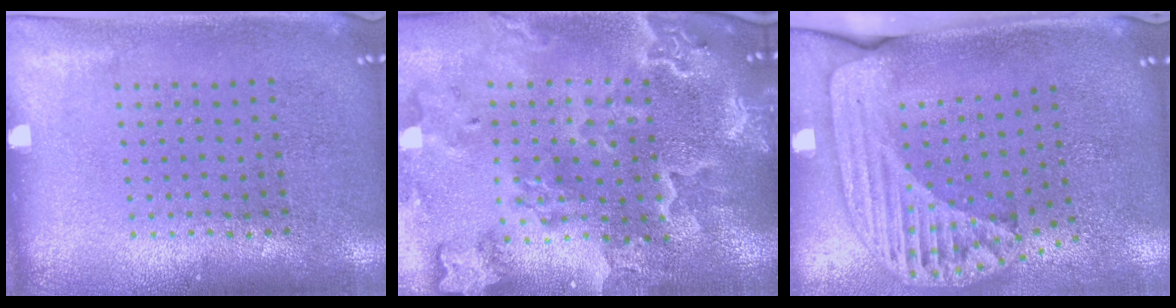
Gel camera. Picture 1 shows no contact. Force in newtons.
{"total": 4.2, "press": 3.5, "slide": 2.4}
{"total": 2.4, "press": 1.7, "slide": 1.7}